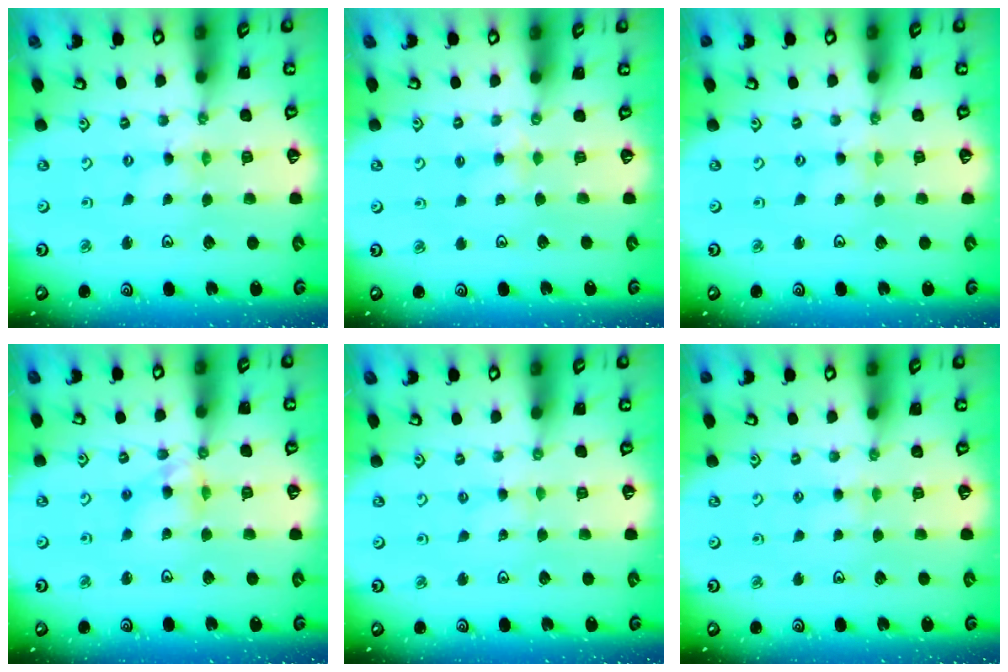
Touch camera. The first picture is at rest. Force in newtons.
{"total": 2.4, "press": 2.4, "slide": 0.4}
{"total": 1.2, "press": 1.2, "slide": 0.2}
{"total": 9.1, "press": 9.0, "slide": 1.1}
{"total": 1.2, "press": 1.2, "slide": 0.2}
{"total": 2.8, "press": 2.8, "slide": 0.3}